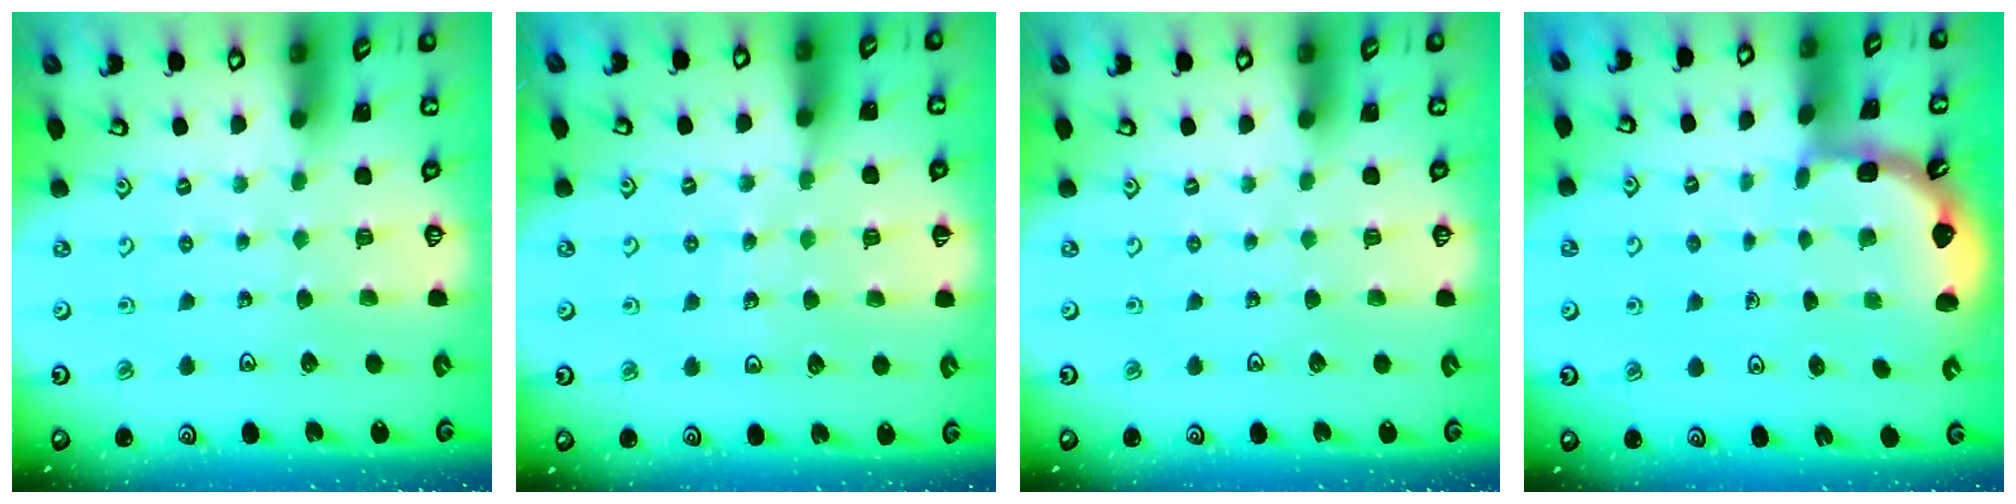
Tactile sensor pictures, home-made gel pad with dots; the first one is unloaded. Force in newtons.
{"total": 5.8, "press": 5.5, "slide": 1.6}
{"total": 0.0}
{"total": 2.0, "press": 2.0, "slide": 0.2}